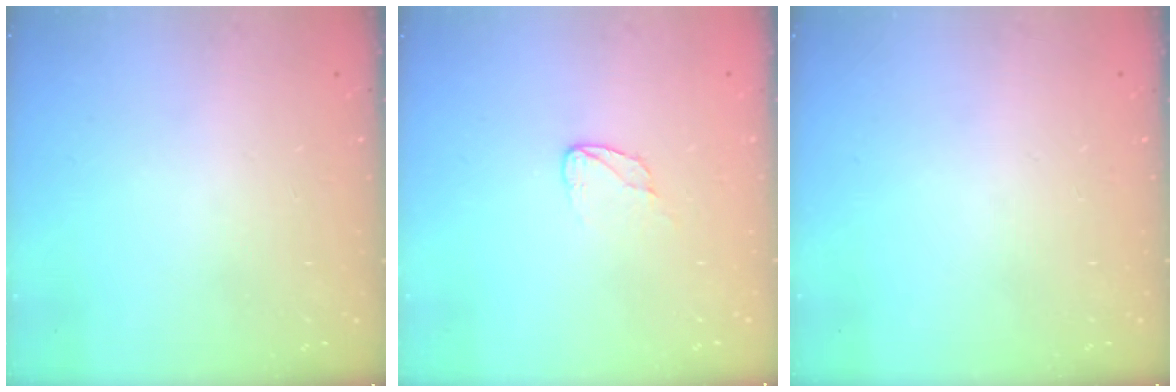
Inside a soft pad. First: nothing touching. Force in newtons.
{"total": 4.2, "press": 4.2, "slide": 0.4}
{"total": 0.0}